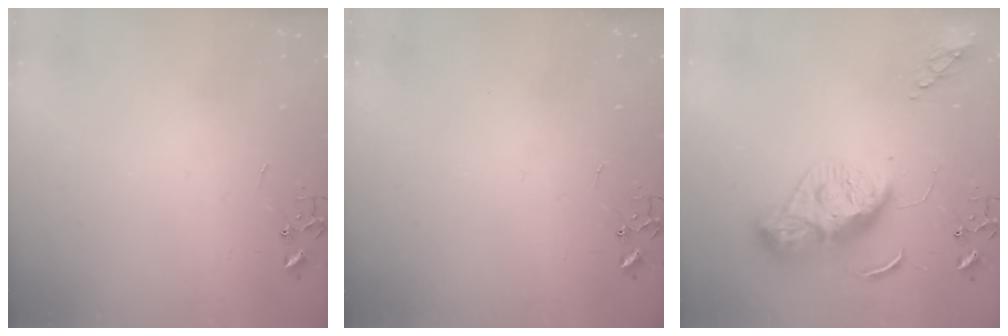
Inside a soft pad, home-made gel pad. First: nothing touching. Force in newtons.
{"total": 0.0}
{"total": 11.6, "press": 11.6, "slide": 1.0}